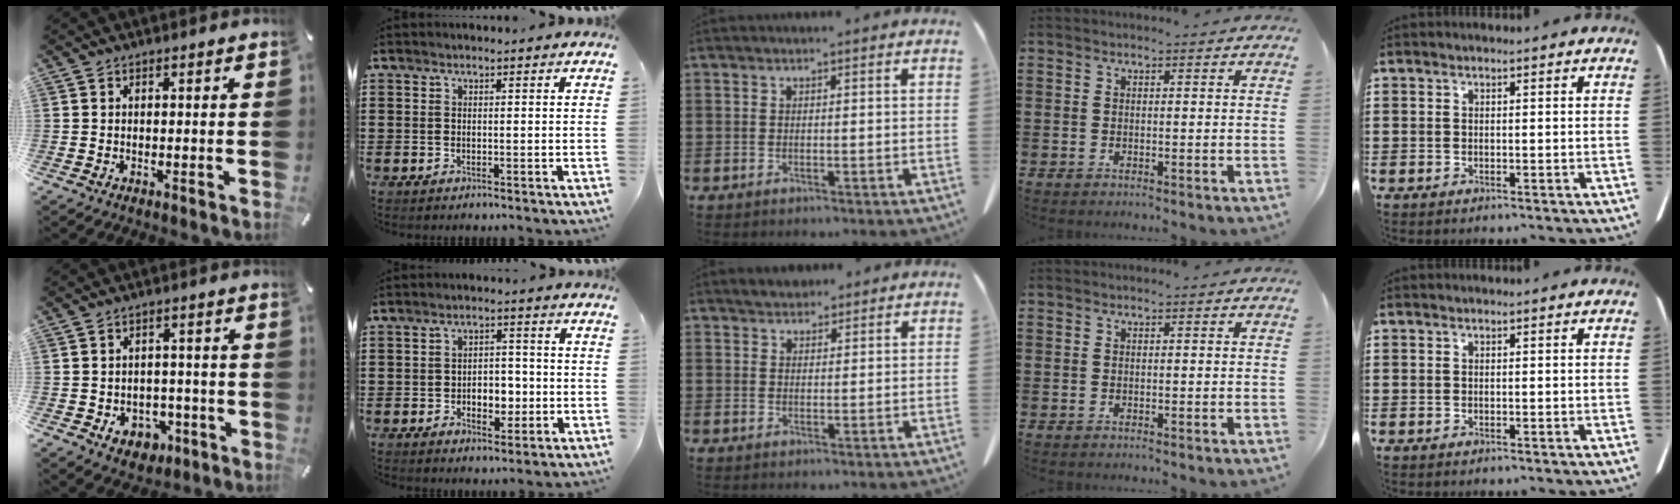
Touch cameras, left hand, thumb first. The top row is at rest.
{"thumb": {"total": 6.5, "force": [-2.3, 5.4, 2.8], "torque": [-0.030, 0.019, -0.037]}, "index": {"total": 4.6, "force": [-1.2, 3.0, 3.2], "torque": [-0.056, 0.006, -0.028]}, "middle": {"total": 2.0, "force": [1.9, 0.6, 0.0], "torque": [0.003, 0.000, 0.036]}}